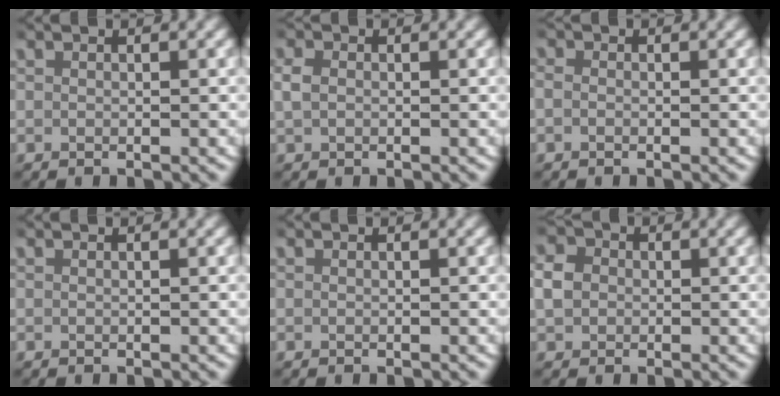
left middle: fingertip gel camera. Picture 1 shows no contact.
{"total": 1.5, "force": [0.0, 1.2, 0.9], "torque": [-0.032, -0.001, 0.001]}
{"total": 0.8, "force": [-0.3, 0.7, 0.4], "torque": [-0.010, -0.003, -0.009]}
{"total": 0.0}
{"total": 0.0}
{"total": 2.8, "force": [0.1, 2.6, 1.2], "torque": [-0.039, -0.006, 0.002]}